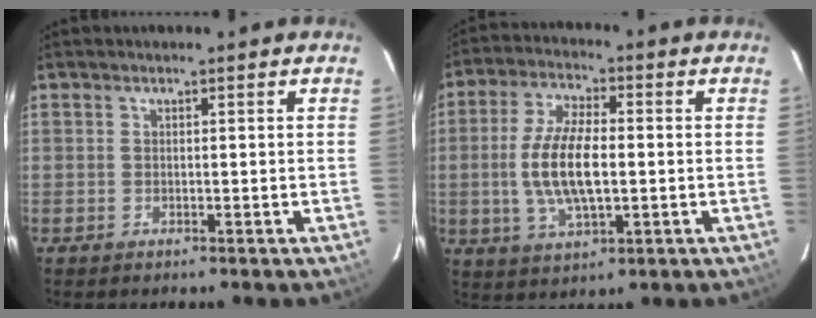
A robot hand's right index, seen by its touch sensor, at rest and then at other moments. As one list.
[{"total": 11.4, "force": [-0.9, 4.5, 10.4], "torque": [-0.214, 0.002, -0.014]}]